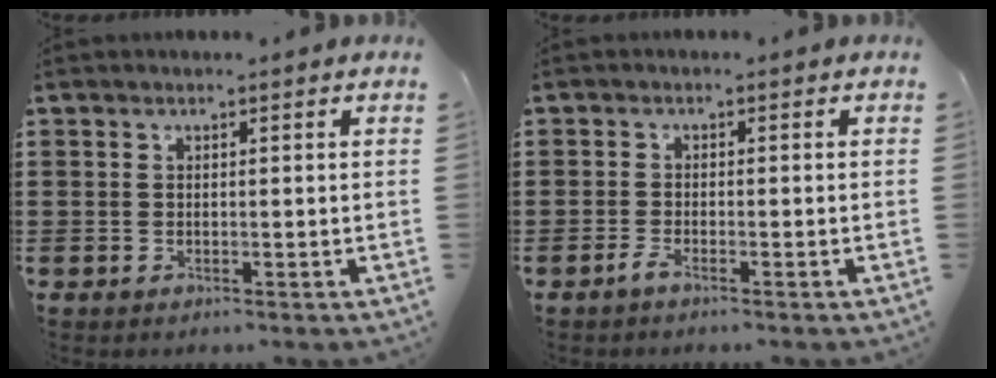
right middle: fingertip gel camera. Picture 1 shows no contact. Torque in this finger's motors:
{"motor_torque": [0.97, 0.66, 0.14, 0.03]}